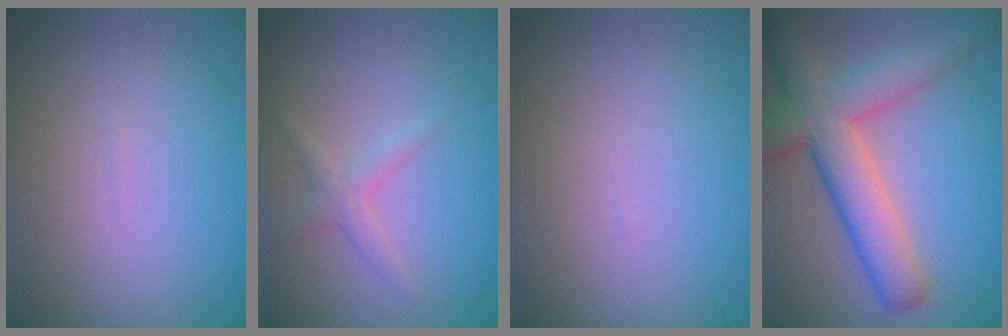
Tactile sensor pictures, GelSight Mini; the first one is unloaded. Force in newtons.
{"total": 1.6, "press": 1.6, "slide": 0.0}
{"total": 0.0}
{"total": 7.8, "press": 7.8, "slide": 0.4}